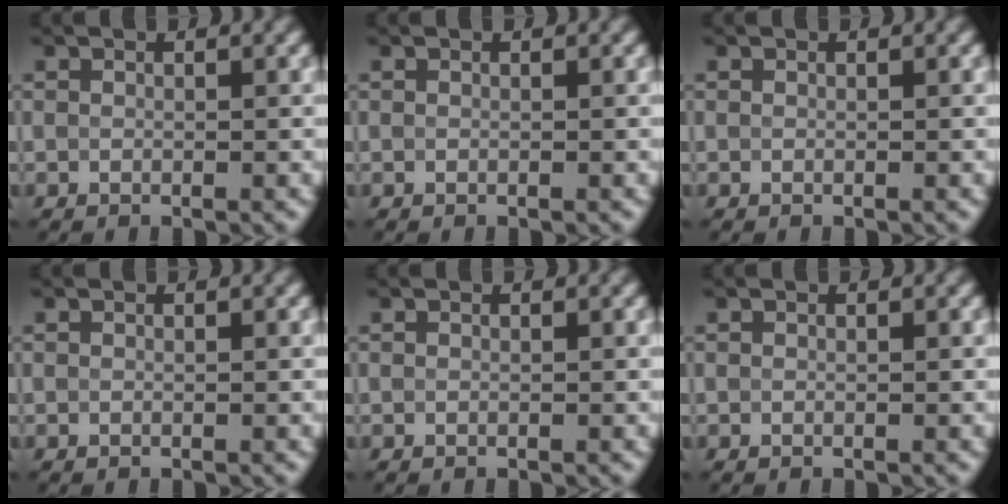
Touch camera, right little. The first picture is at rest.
{"total": 0.0}
{"total": 0.0}
{"total": 0.0}
{"total": 0.0}
{"total": 0.0}